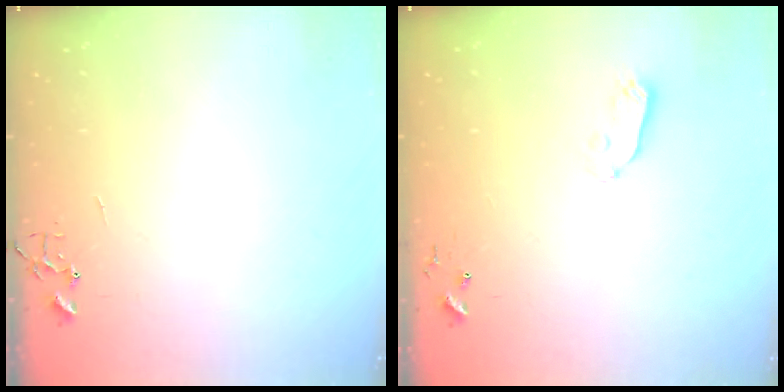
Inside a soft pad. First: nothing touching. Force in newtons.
{"total": 5.6, "press": 5.6, "slide": 0.3}